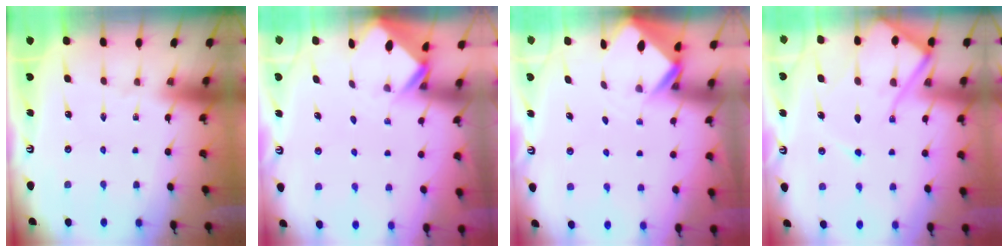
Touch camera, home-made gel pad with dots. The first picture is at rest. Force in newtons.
{"total": 2.6, "press": 2.6, "slide": 0.2}
{"total": 2.7, "press": 2.7, "slide": 0.2}
{"total": 12.4, "press": 12.3, "slide": 1.4}